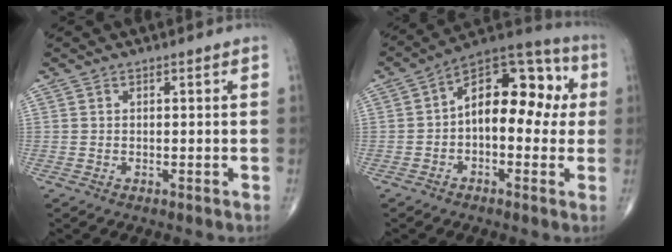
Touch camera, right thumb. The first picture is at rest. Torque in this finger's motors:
{"motor_torque": [-0.25, 0.70, 0.20, -0.02, 0.11]}